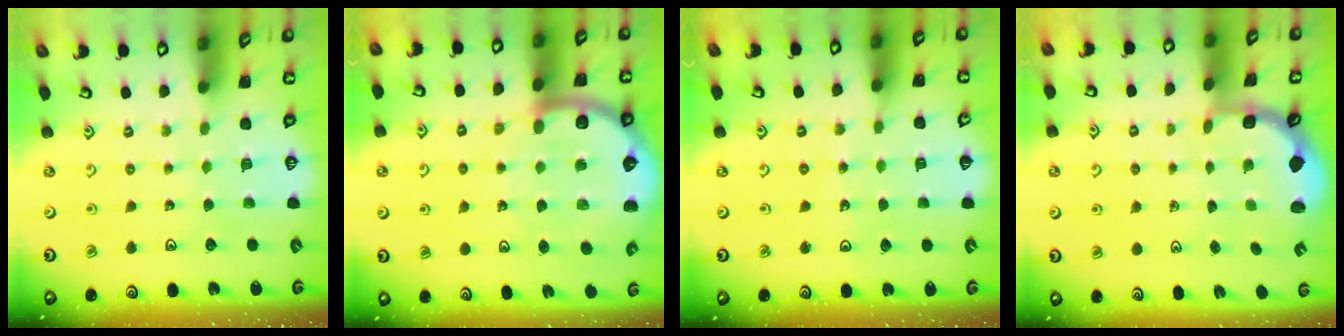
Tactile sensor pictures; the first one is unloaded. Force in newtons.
{"total": 10.4, "press": 10.4, "slide": 1.2}
{"total": 3.9, "press": 3.8, "slide": 0.4}
{"total": 2.7, "press": 2.1, "slide": 1.7}